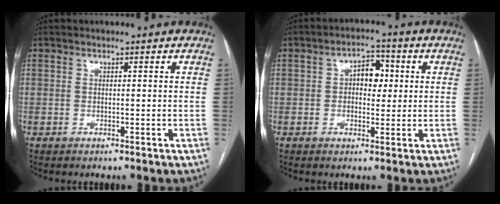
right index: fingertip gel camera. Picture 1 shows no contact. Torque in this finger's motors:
{"motor_torque": [0.53, 0.07, 0.25, 0.06]}